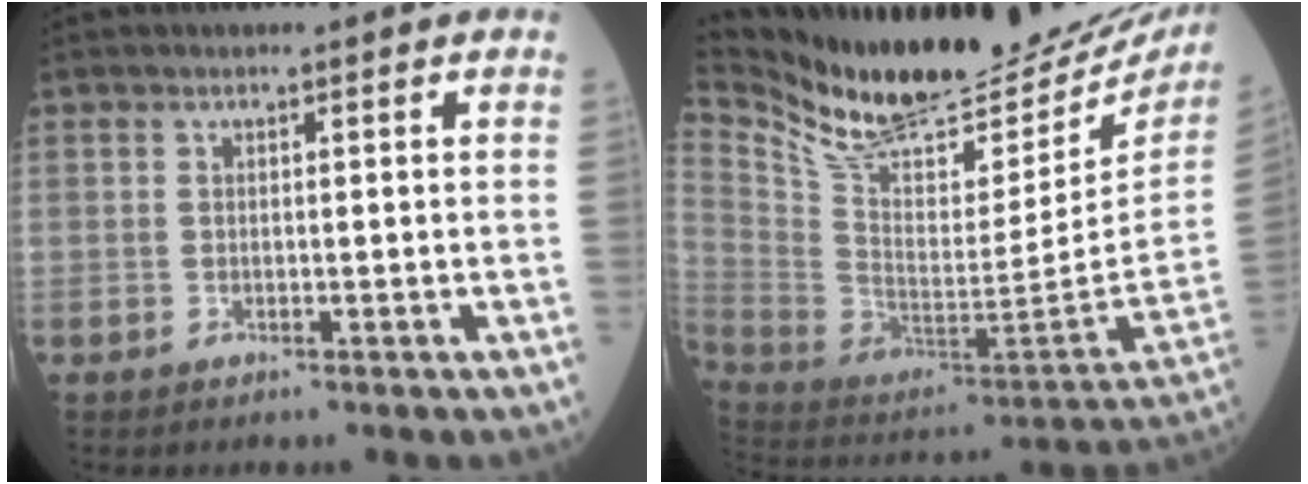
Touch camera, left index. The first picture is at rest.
{"total": 31.8, "force": [27.0, 8.4, 14.6], "torque": [-0.275, -0.066, 0.396]}